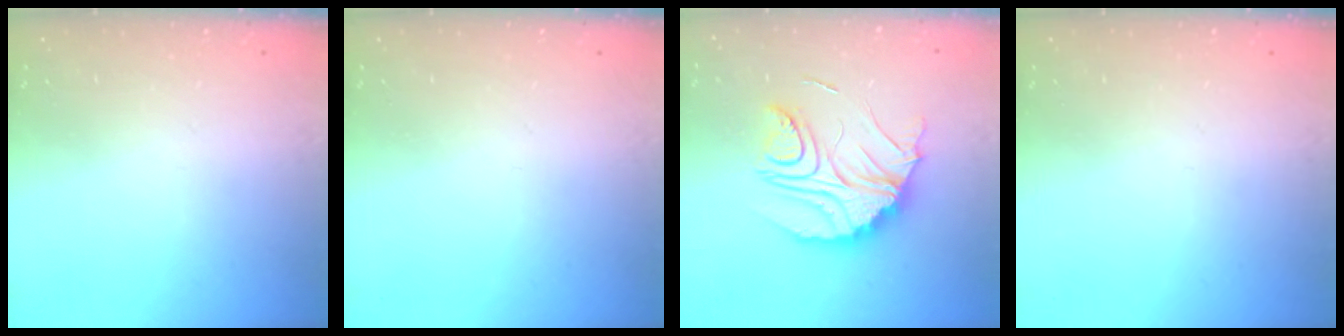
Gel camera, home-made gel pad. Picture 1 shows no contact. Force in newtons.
{"total": 0.0}
{"total": 20.0, "press": 20.0, "slide": 1.5}
{"total": 0.0}